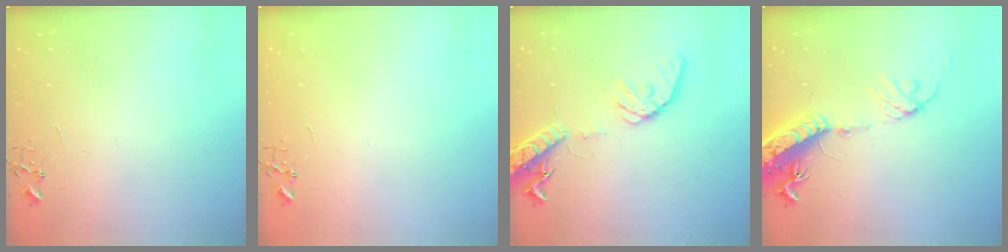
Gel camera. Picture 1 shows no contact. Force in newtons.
{"total": 0.0}
{"total": 16.1, "press": 15.8, "slide": 3.0}
{"total": 17.9, "press": 17.4, "slide": 4.2}